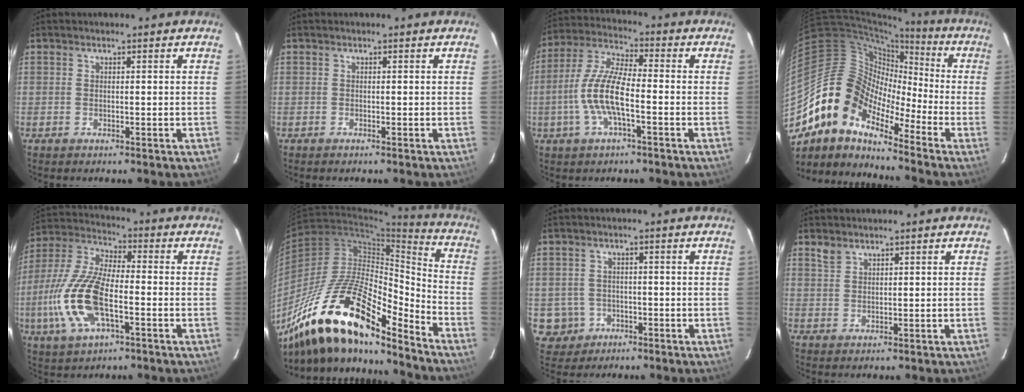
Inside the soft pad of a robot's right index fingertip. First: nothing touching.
{"total": 0.0}
{"total": 11.1, "force": [-3.0, 3.1, 10.2], "torque": [-0.217, 0.003, -0.061]}
{"total": 13.6, "force": [-9.9, 6.7, 6.4], "torque": [-0.104, 0.017, -0.214]}
{"total": 16.2, "force": [-4.4, 6.4, 14.2], "torque": [-0.314, -0.004, -0.088]}
{"total": 23.7, "force": [-17.3, 7.0, 14.6], "torque": [-0.264, -0.011, -0.315]}
{"total": 5.3, "force": [-1.5, 5.1, 0.4], "torque": [-0.019, 0.018, -0.015]}
{"total": 2.1, "force": [1.7, 1.0, 0.7], "torque": [-0.015, 0.003, 0.034]}